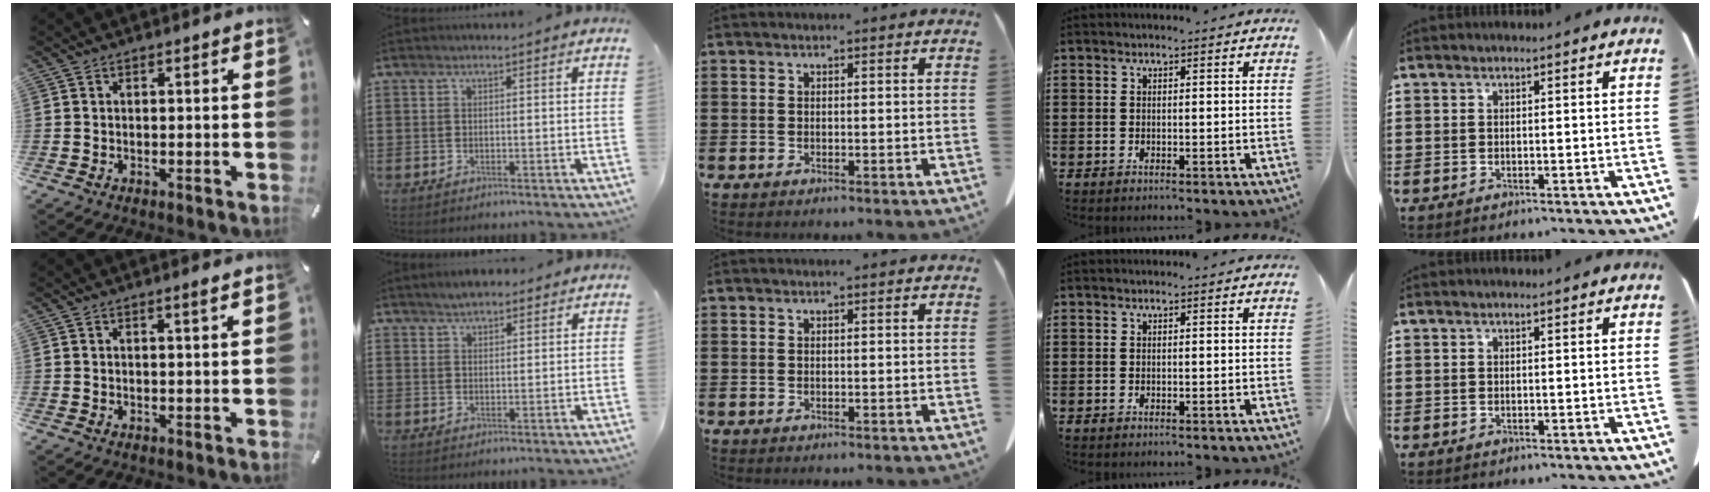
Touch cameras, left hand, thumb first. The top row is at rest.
{"thumb": {"total": 1.3, "force": [0.7, 0.0, 1.1], "torque": [-0.021, -0.001, 0.013]}, "index": {"total": 2.7, "force": [2.5, 0.9, 0.6], "torque": [-0.018, 0.003, 0.047]}}